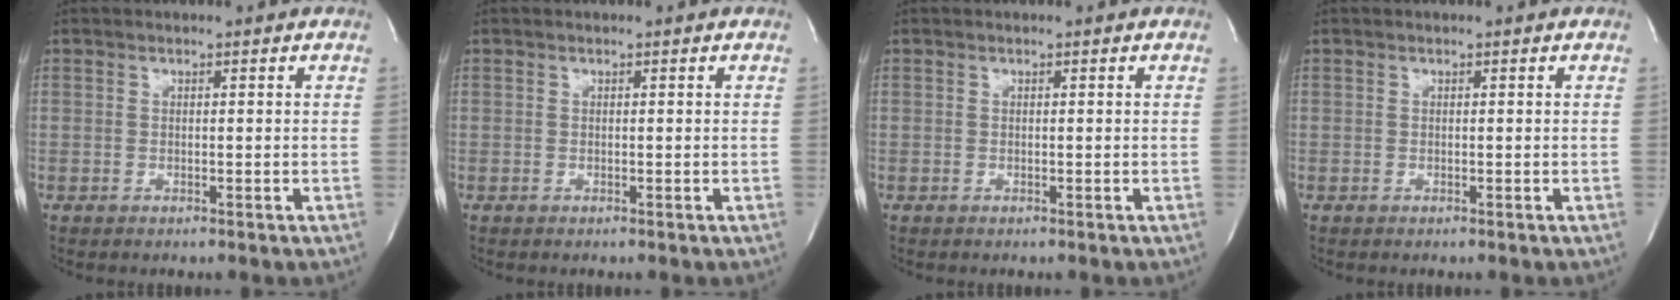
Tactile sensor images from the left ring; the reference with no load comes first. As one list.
[{"total": 0.0}, {"total": 0.0}, {"total": 0.0}]